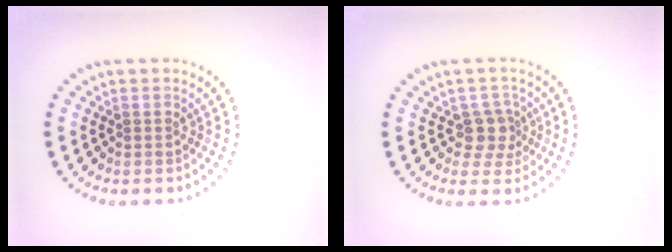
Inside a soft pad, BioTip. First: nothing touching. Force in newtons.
{"total": 2.5, "press": 2.1, "slide": 1.3}